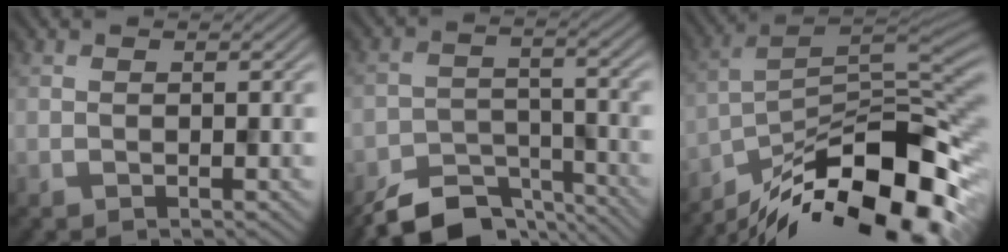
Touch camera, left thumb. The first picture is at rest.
{"total": 8.7, "force": [-7.4, 3.4, 3.2], "torque": [-0.051, -0.010, -0.125]}
{"total": 17.4, "force": [-12.3, 5.1, 11.2], "torque": [-0.205, -0.013, -0.198]}